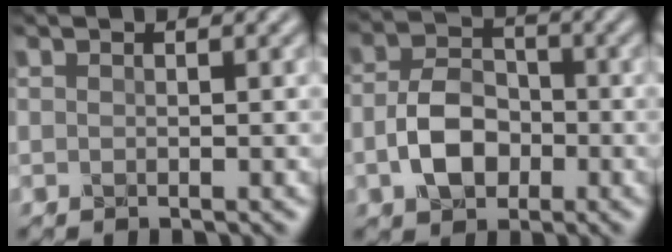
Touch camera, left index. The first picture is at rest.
{"total": 4.9, "force": [-1.8, 3.3, 3.1], "torque": [-0.058, 0.003, -0.038]}